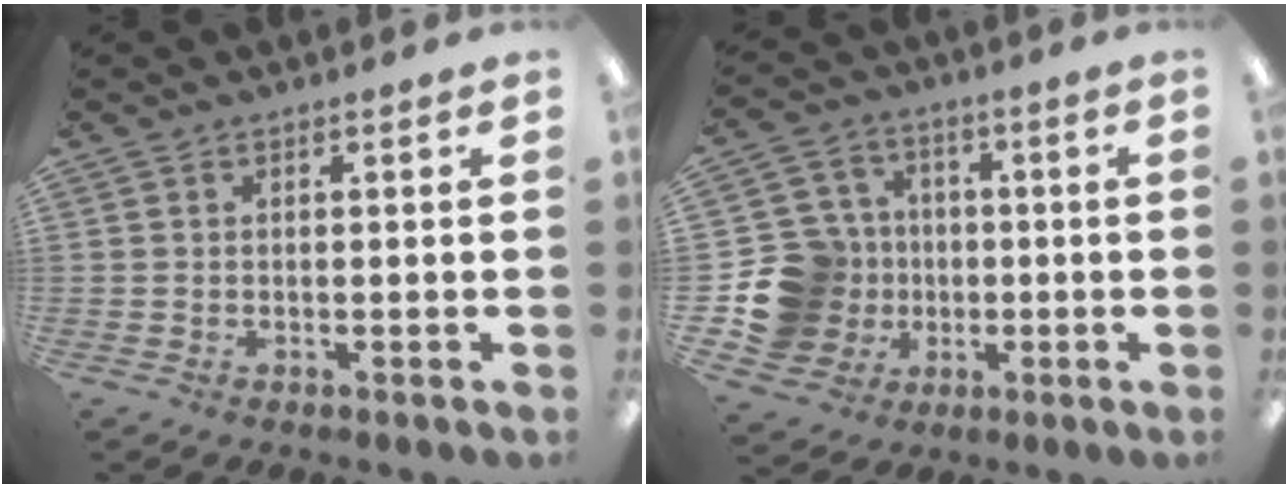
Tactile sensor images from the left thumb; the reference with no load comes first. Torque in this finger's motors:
{"motor_torque": [-0.27, 0.34, -0.13, -0.09, 0.01]}